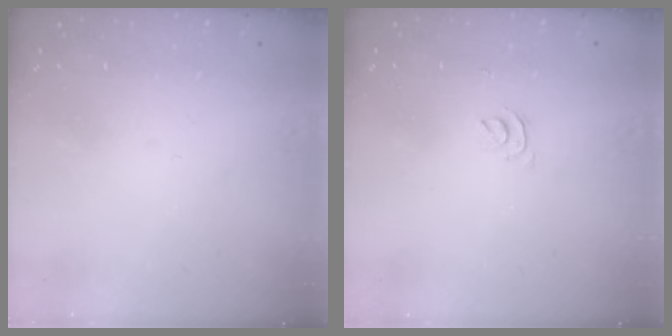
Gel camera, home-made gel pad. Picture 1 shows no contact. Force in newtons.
{"total": 2.9, "press": 2.9, "slide": 0.5}